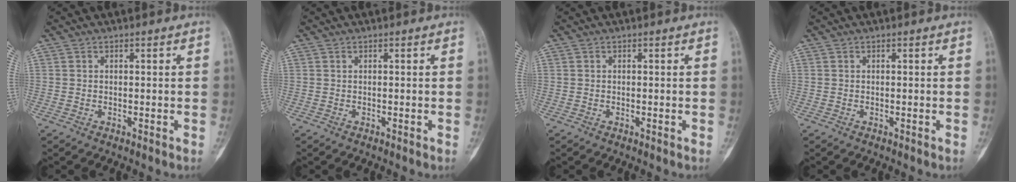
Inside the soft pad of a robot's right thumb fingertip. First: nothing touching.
{"total": 0.0}
{"total": 0.0}
{"total": 0.0}